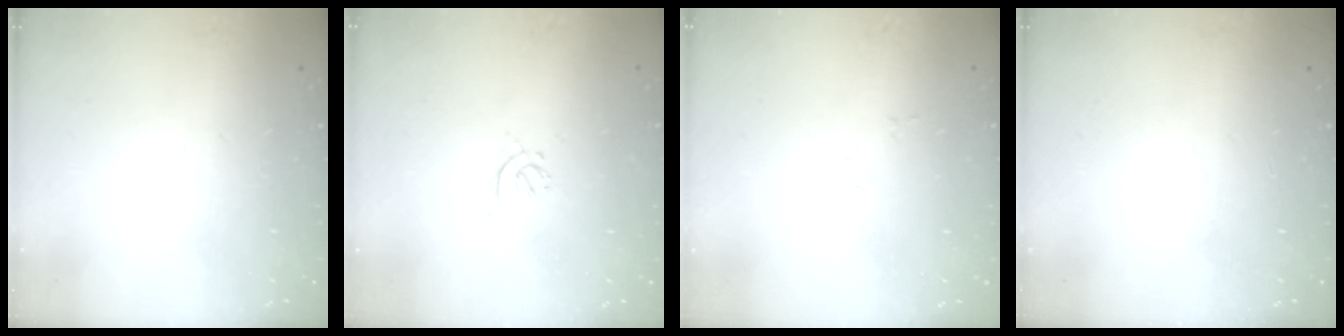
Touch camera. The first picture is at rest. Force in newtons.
{"total": 1.2, "press": 1.2, "slide": 0.4}
{"total": 2.7, "press": 2.7, "slide": 0.3}
{"total": 0.0}